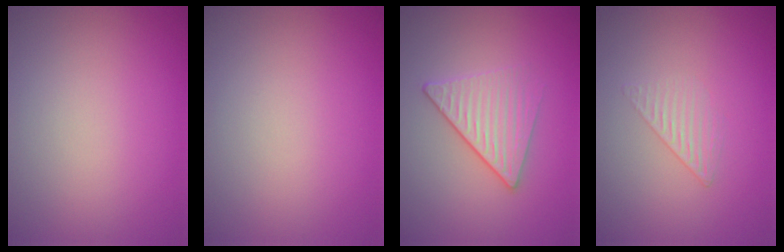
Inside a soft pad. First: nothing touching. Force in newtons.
{"total": 0.0}
{"total": 2.7, "press": 2.4, "slide": 1.2}
{"total": 1.4, "press": 0.3, "slide": 1.4}